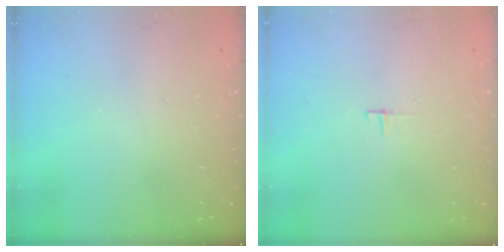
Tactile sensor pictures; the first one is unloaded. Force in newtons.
{"total": 3.6, "press": 3.5, "slide": 0.3}